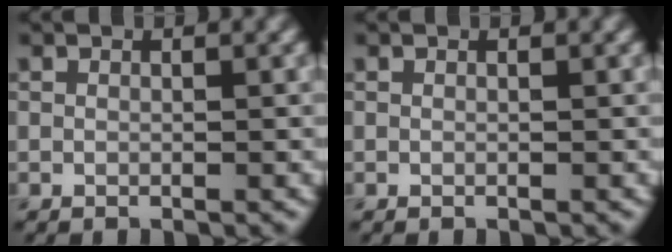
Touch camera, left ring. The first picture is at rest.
{"total": 0.0}